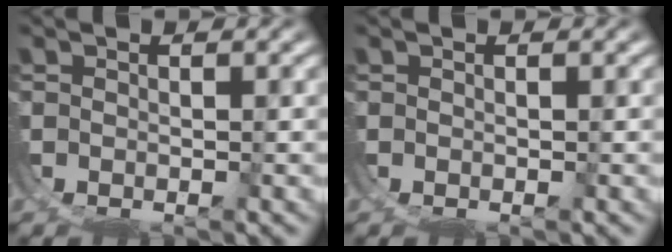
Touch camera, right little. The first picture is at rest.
{"total": 0.0}